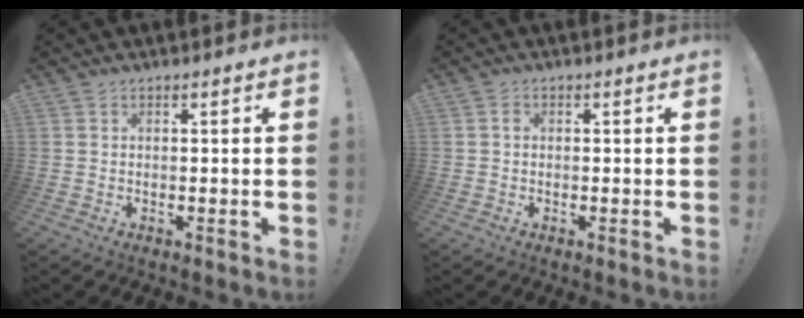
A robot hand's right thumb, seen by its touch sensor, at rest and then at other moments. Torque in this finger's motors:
{"motor_torque": [-0.36, -0.45, -0.84, -0.25, -0.01]}